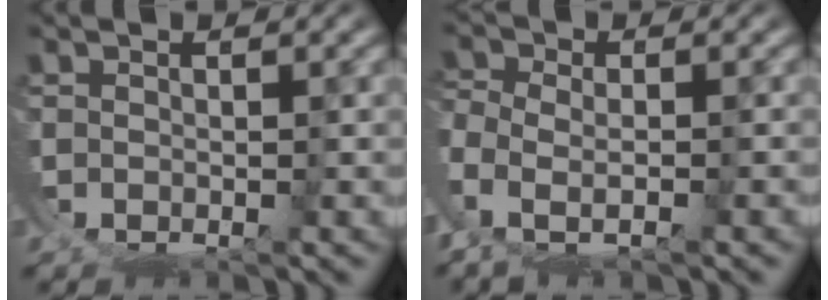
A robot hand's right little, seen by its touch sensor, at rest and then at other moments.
{"total": 2.7, "force": [-0.6, 1.4, 2.2], "torque": [-0.072, -0.018, -0.001]}